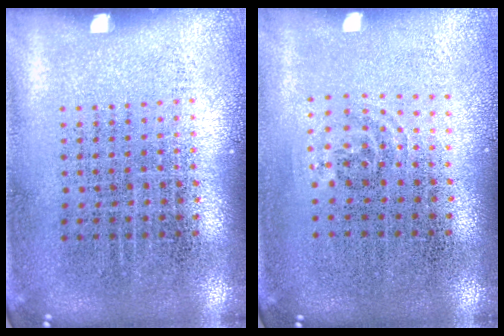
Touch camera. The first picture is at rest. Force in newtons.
{"total": 0.8, "press": 0.6, "slide": 0.6}